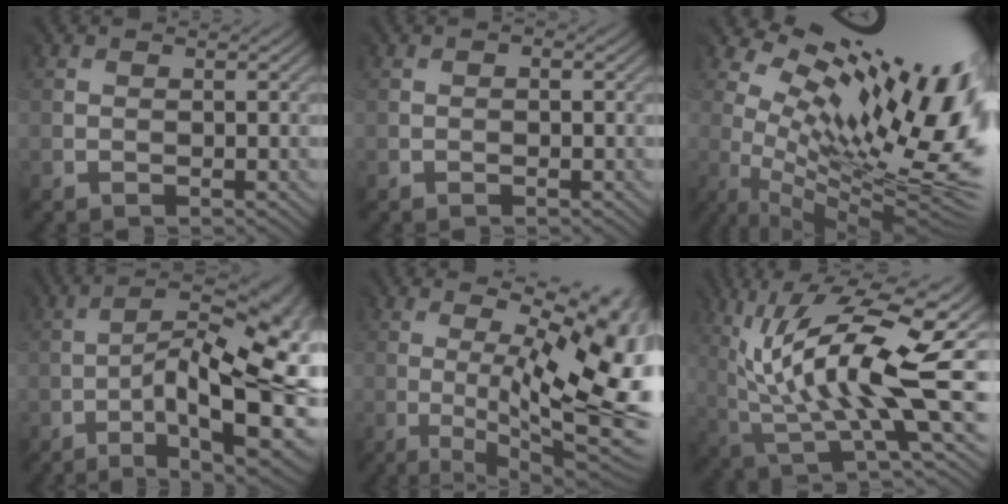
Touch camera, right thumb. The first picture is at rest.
{"total": 0.6, "force": [-0.2, 0.3, 0.5], "torque": [-0.004, -0.001, 0.001]}
{"total": 18.7, "force": [5.1, 7.7, 16.2], "torque": [-0.238, 0.004, 0.101]}
{"total": 17.3, "force": [-5.4, 5.4, 15.5], "torque": [-0.207, -0.010, -0.071]}
{"total": 18.8, "force": [-0.6, 6.3, 17.7], "torque": [-0.216, 0.008, 0.015]}
{"total": 16.8, "force": [2.3, 5.4, 15.8], "torque": [-0.278, 0.007, 0.049]}